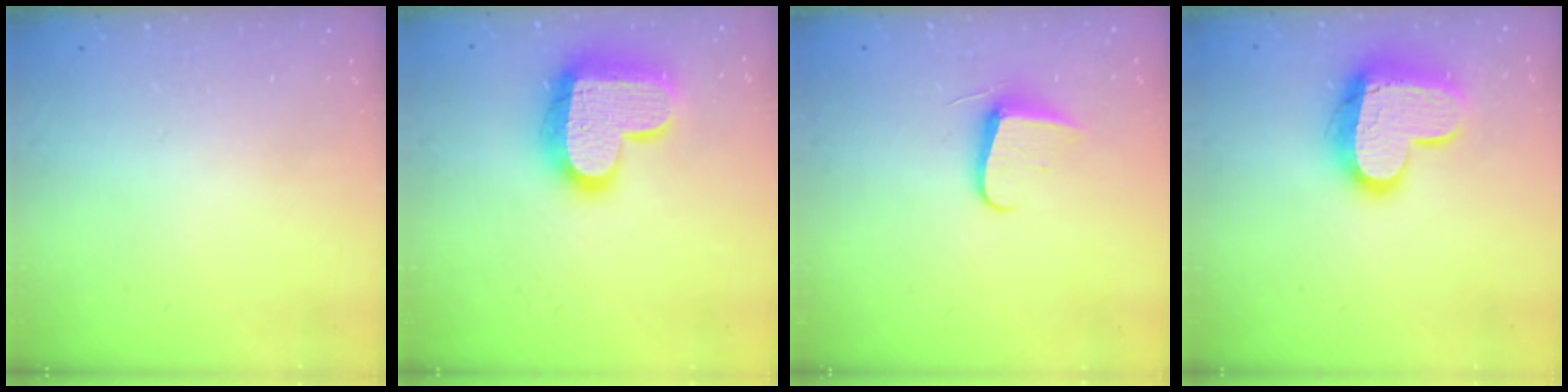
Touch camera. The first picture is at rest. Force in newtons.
{"total": 19.8, "press": 19.8, "slide": 1.5}
{"total": 7.8, "press": 7.7, "slide": 0.4}
{"total": 16.2, "press": 16.1, "slide": 1.4}